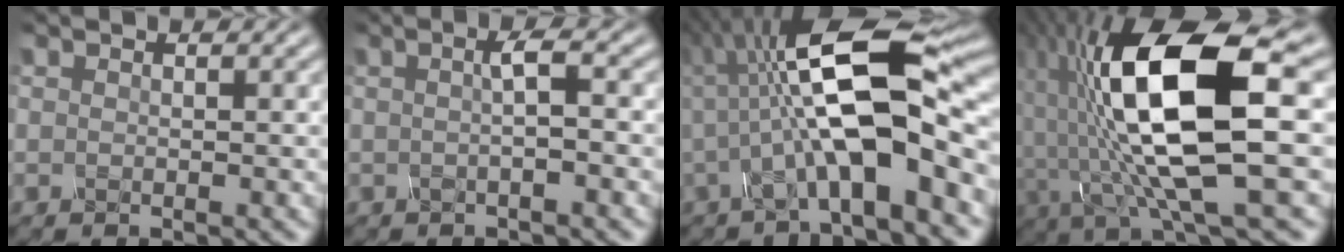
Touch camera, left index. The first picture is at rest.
{"total": 2.4, "force": [-0.2, 0.5, 2.4], "torque": [-0.041, 0.002, -0.007]}
{"total": 12.5, "force": [-0.3, 3.7, 11.9], "torque": [-0.205, 0.021, -0.014]}
{"total": 14.1, "force": [-0.3, 4.7, 13.3], "torque": [-0.253, 0.002, -0.008]}